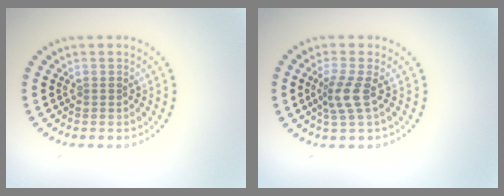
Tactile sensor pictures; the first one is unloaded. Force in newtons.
{"total": 2.4, "press": 1.8, "slide": 1.6}